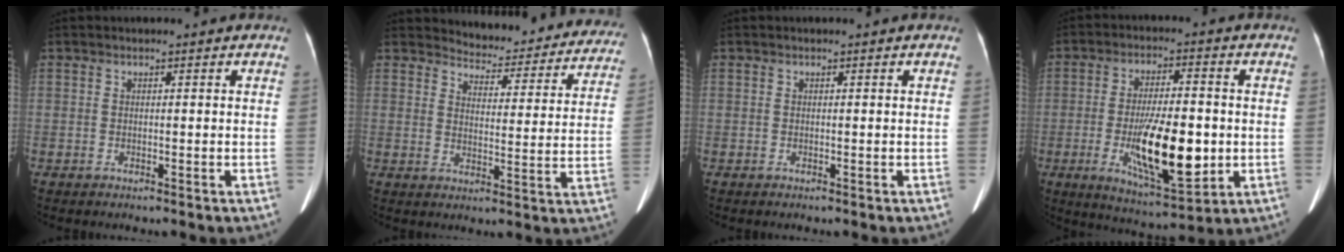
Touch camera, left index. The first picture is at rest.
{"total": 16.8, "force": [16.0, 3.9, 3.0], "torque": [-0.010, -0.049, 0.171]}
{"total": 0.0}
{"total": 13.8, "force": [-2.6, 3.8, 13.0], "torque": [-0.229, -0.019, -0.035]}